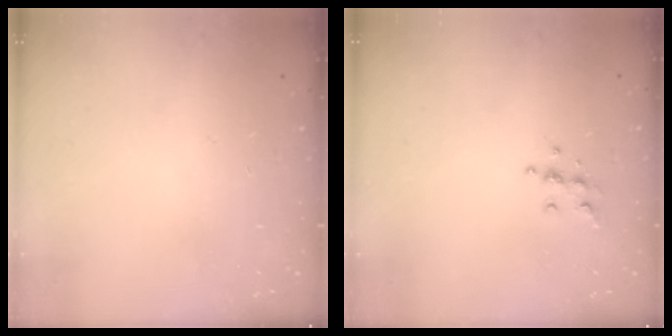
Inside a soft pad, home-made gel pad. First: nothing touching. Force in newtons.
{"total": 5.6, "press": 5.6, "slide": 0.5}